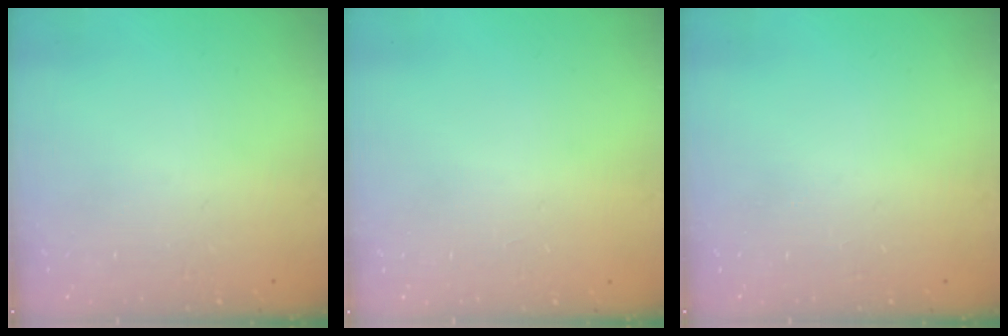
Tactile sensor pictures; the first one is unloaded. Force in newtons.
{"total": 1.0, "press": 0.8, "slide": 0.6}
{"total": 0.0}